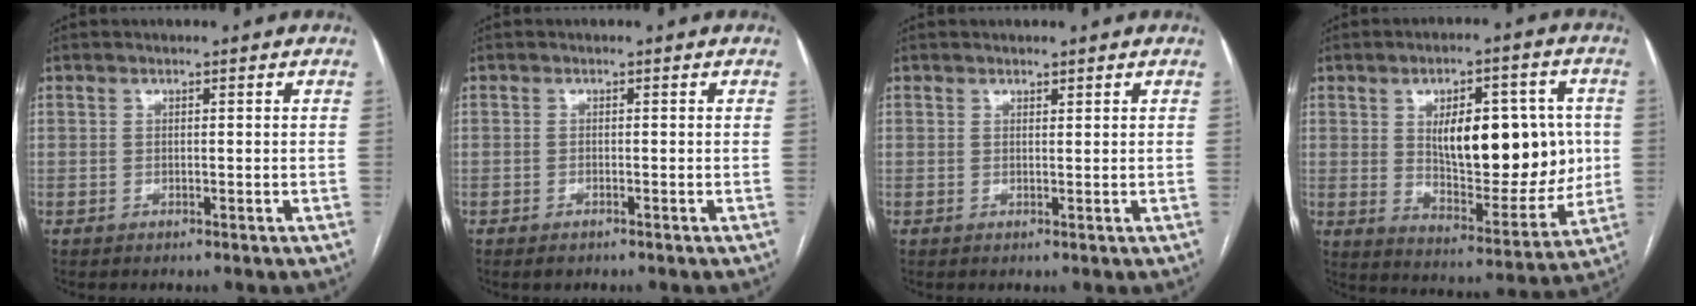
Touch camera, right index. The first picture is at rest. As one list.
[{"total": 1.1, "force": [-0.8, 0.4, 0.7], "torque": [-0.012, -0.001, -0.007]}, {"total": 0.6, "force": [0.5, 0.1, 0.2], "torque": [-0.008, -0.002, 0.009]}, {"total": 17.5, "force": [2.4, 7.4, 15.6], "torque": [-0.229, 0.008, 0.049]}]